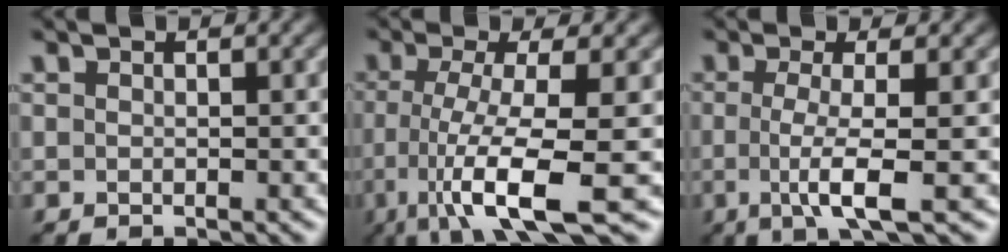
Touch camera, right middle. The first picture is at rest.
{"total": 8.5, "force": [-2.8, 1.8, 7.8], "torque": [-0.133, -0.007, -0.053]}
{"total": 4.5, "force": [-0.6, 1.0, 4.3], "torque": [-0.080, -0.011, -0.013]}